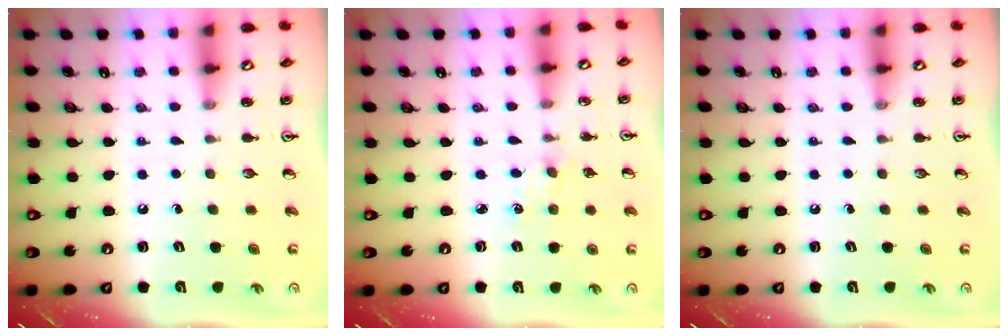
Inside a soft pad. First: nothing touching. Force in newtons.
{"total": 2.9, "press": 2.8, "slide": 0.4}
{"total": 0.0}